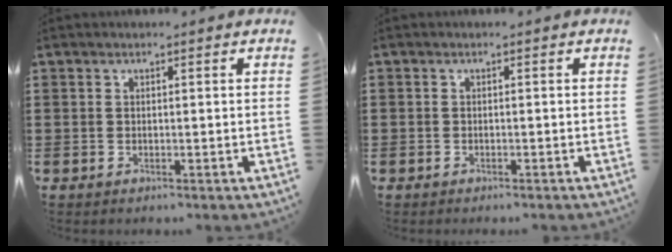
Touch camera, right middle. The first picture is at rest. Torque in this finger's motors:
{"motor_torque": [0.38, -0.89, -0.04, 0.02]}